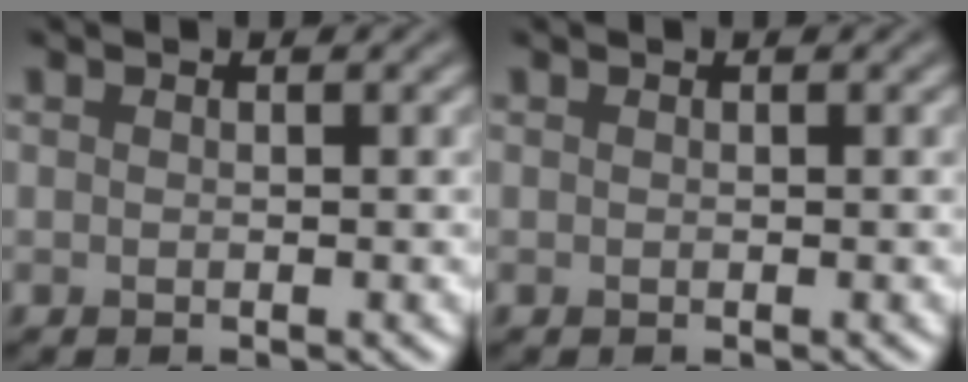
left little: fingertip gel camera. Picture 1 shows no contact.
{"total": 0.0}